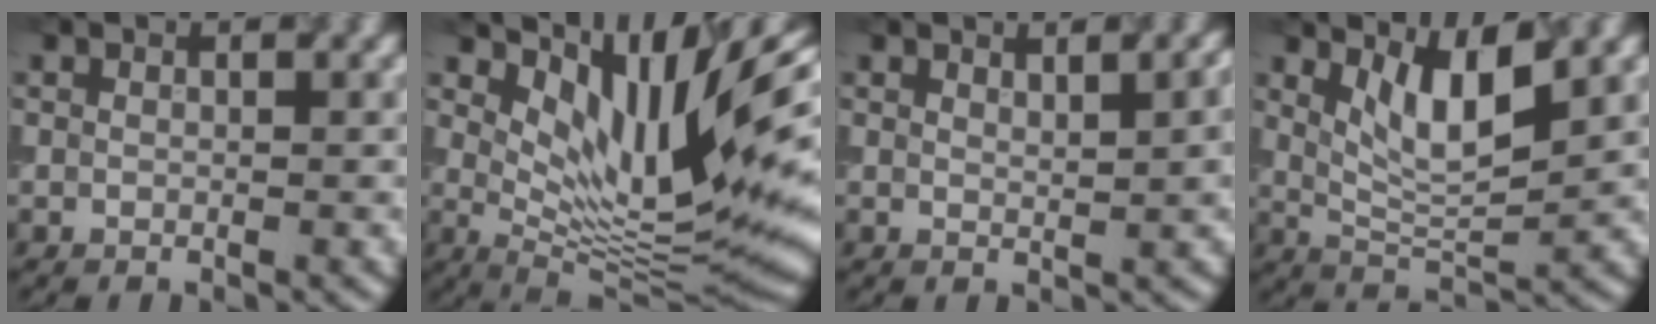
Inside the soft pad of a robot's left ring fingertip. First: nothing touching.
{"total": 10.9, "force": [5.2, 3.1, 9.1], "torque": [-0.148, -0.009, 0.103]}
{"total": 3.5, "force": [1.6, 1.0, 2.9], "torque": [-0.027, 0.011, 0.022]}
{"total": 4.9, "force": [2.3, 1.4, 4.1], "torque": [-0.079, -0.008, 0.047]}